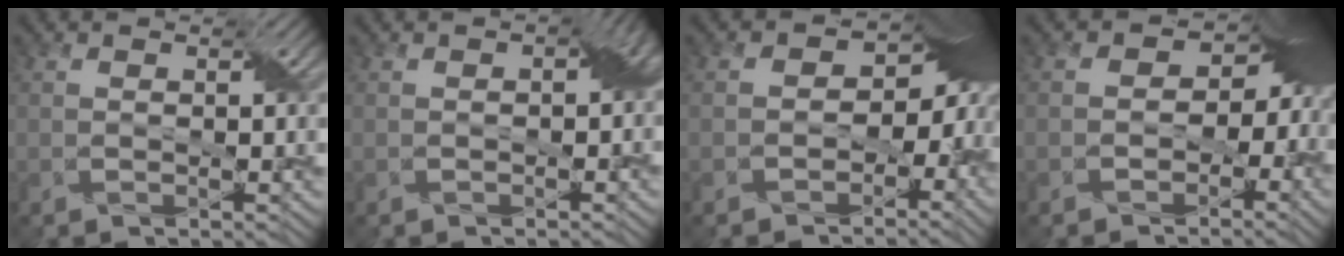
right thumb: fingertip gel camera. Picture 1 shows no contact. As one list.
[{"total": 3.4, "force": [-0.5, 1.8, 2.9], "torque": [-0.036, -0.003, -0.004]}, {"total": 9.6, "force": [-2.2, 7.0, 6.2], "torque": [-0.046, -0.014, -0.029]}, {"total": 7.8, "force": [-1.6, 6.1, 4.6], "torque": [-0.019, -0.010, -0.027]}]